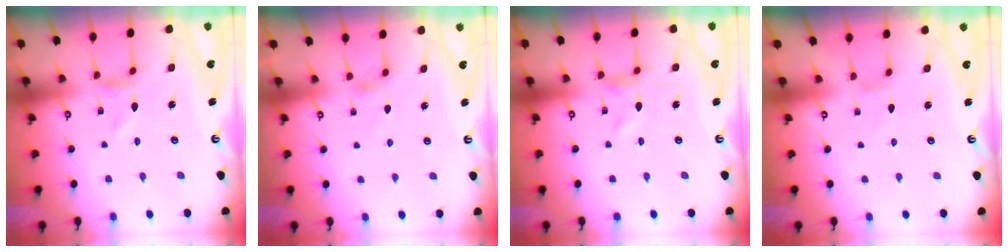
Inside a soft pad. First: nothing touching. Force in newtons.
{"total": 2.5, "press": 2.5, "slide": 0.4}
{"total": 0.7, "press": 0.6, "slide": 0.3}
{"total": 0.0}